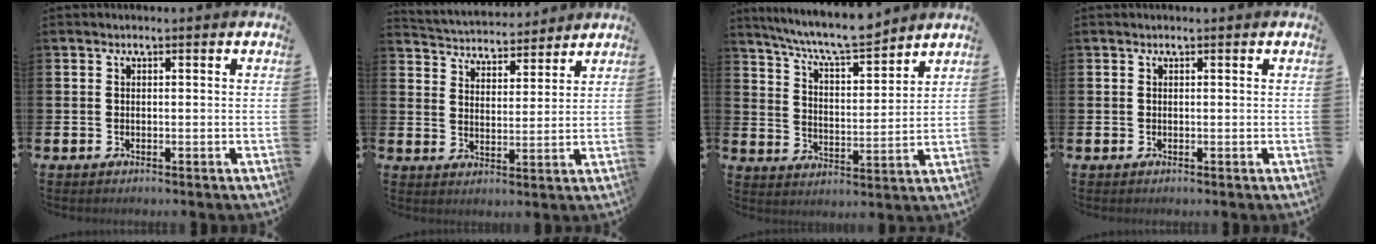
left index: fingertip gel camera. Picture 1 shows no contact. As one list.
[{"total": 4.4, "force": [4.2, 1.1, -0.2], "torque": [-0.023, -0.031, 0.073]}, {"total": 8.3, "force": [7.8, 0.6, 2.7], "torque": [-0.076, -0.050, 0.138]}, {"total": 0.0}]